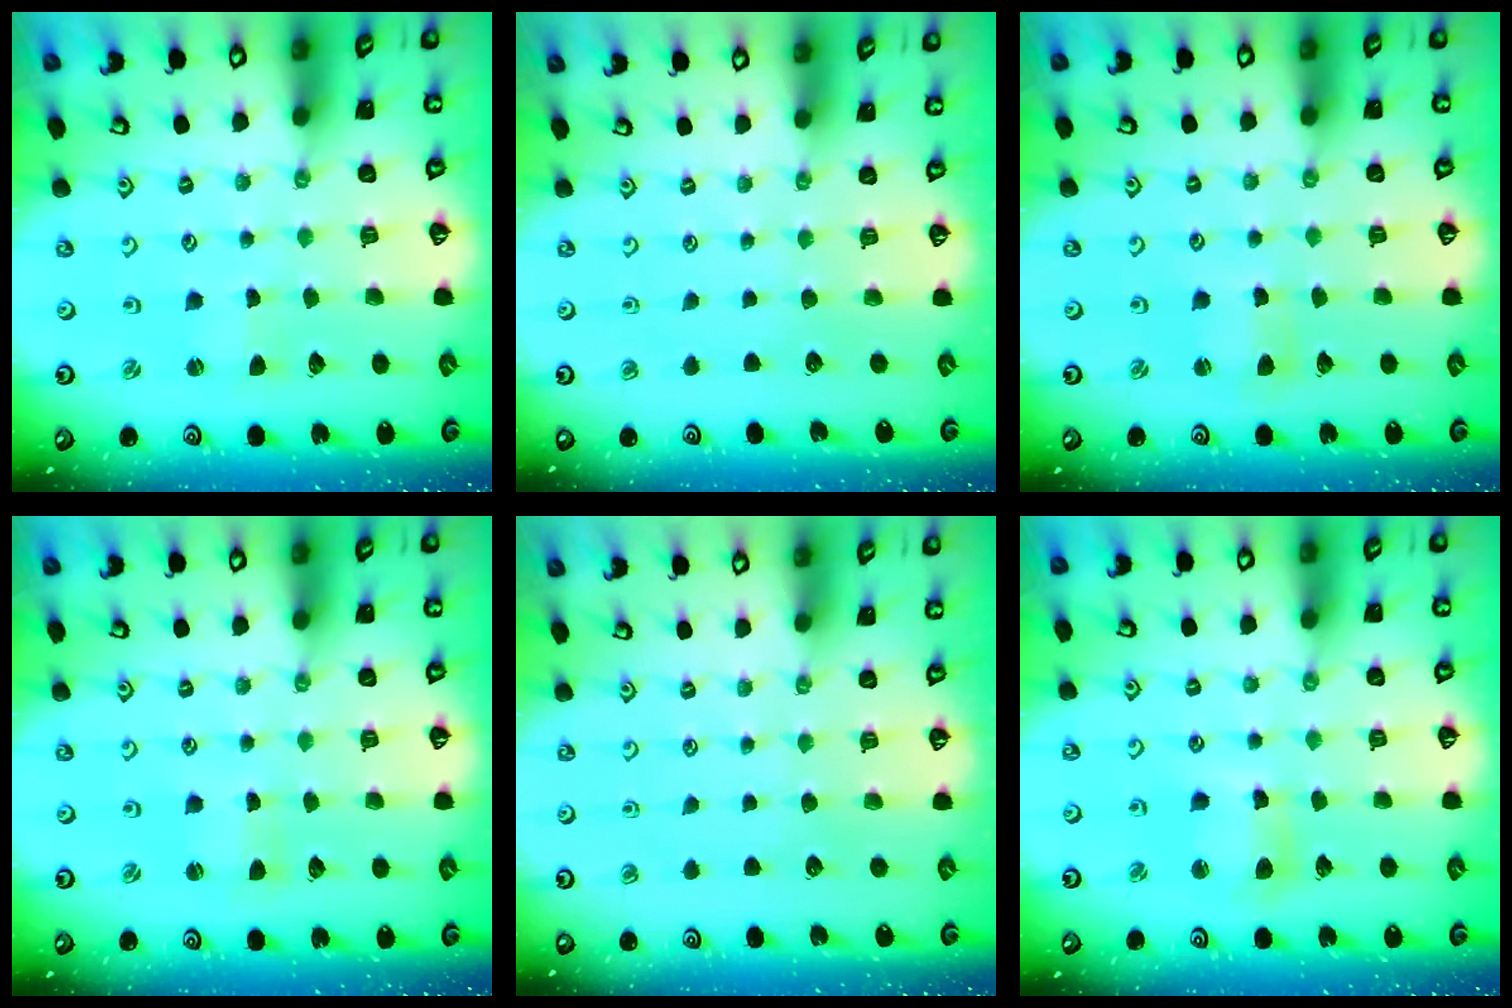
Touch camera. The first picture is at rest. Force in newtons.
{"total": 0.0}
{"total": 3.0, "press": 2.9, "slide": 0.4}
{"total": 0.8, "press": 0.8, "slide": 0.2}
{"total": 0.0}
{"total": 7.3, "press": 7.2, "slide": 1.0}